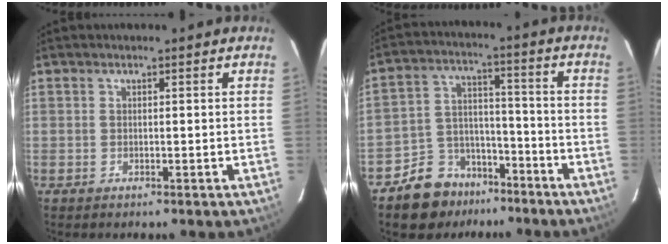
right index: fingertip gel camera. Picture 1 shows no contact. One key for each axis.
{"total": 10.4, "fx": -7.7, "fy": 6.7, "fz": 2.1, "tx": -0.054, "ty": 0.047, "tz": -0.115}